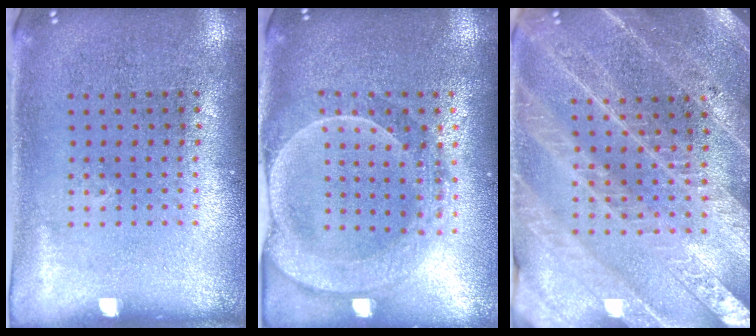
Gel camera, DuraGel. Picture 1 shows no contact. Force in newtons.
{"total": 2.3, "press": 2.1, "slide": 0.9}
{"total": 3.7, "press": 3.5, "slide": 1.4}